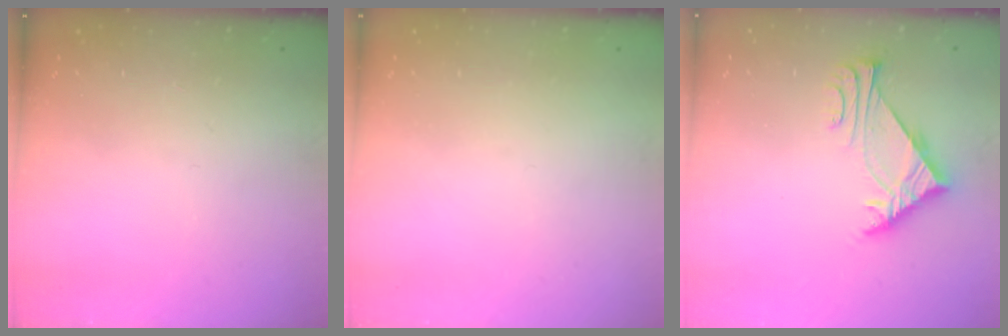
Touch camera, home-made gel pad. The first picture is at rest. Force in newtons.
{"total": 1.6, "press": 1.6, "slide": 0.2}
{"total": 6.5, "press": 6.4, "slide": 1.2}